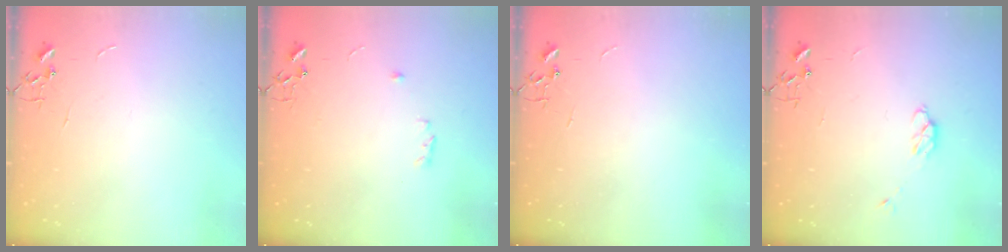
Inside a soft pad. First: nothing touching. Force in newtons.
{"total": 4.0, "press": 3.8, "slide": 1.3}
{"total": 0.0}
{"total": 5.1, "press": 5.0, "slide": 1.0}